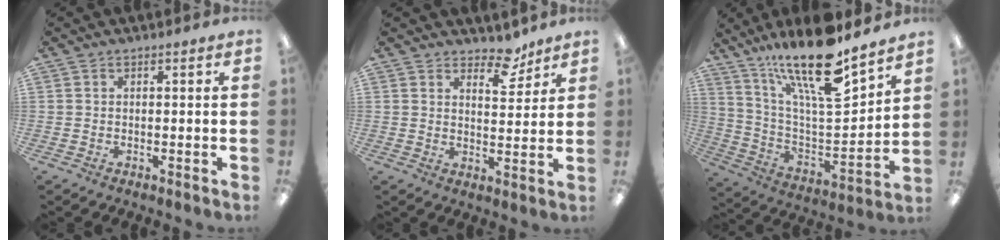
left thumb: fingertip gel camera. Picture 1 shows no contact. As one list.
[{"total": 7.2, "force": [5.8, 3.3, 2.8], "torque": [-0.023, -0.036, 0.099]}, {"total": 22.1, "force": [16.1, 6.2, 13.9], "torque": [-0.243, -0.107, 0.271]}]